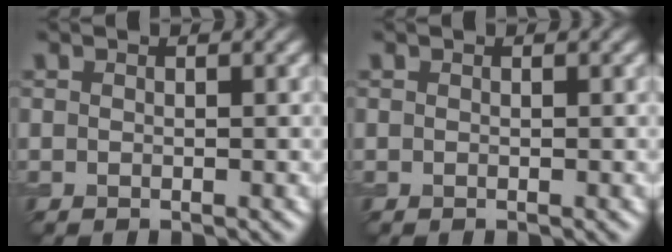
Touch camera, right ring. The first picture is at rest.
{"total": 0.0}